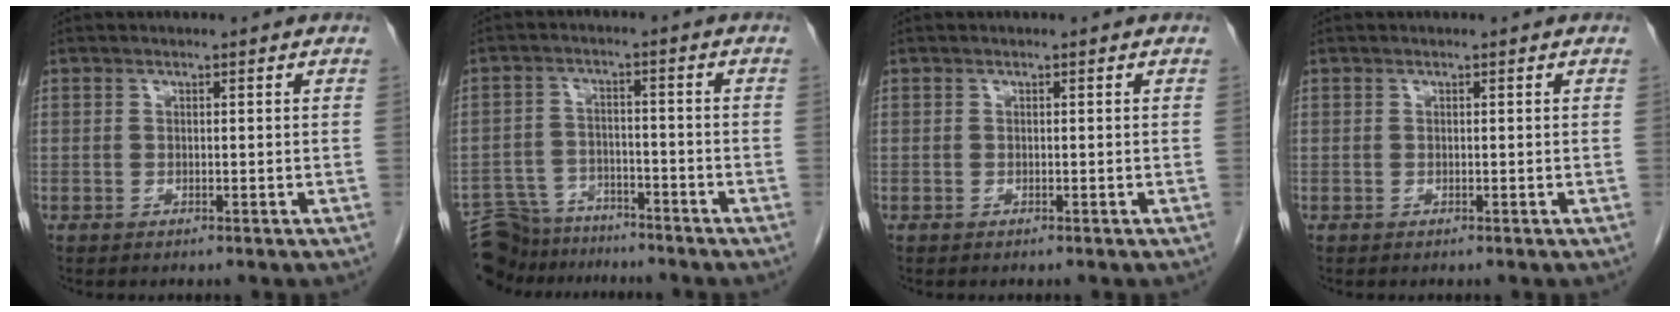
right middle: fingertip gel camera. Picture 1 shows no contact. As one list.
[{"total": 10.3, "force": [-9.4, 4.0, 1.3], "torque": [-0.030, 0.012, -0.149]}, {"total": 0.0}, {"total": 0.0}]